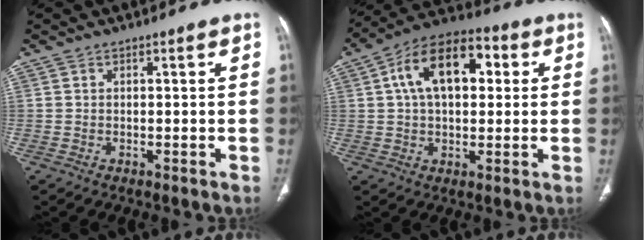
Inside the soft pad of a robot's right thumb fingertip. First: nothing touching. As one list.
[{"total": 15.7, "force": [3.8, 9.2, 12.2], "torque": [-0.182, 0.024, 0.056]}]